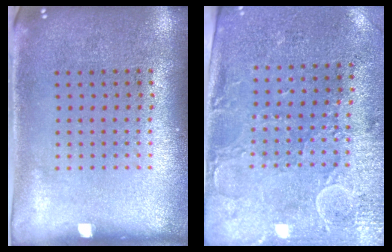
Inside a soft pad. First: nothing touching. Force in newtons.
{"total": 2.9, "press": 2.5, "slide": 1.6}